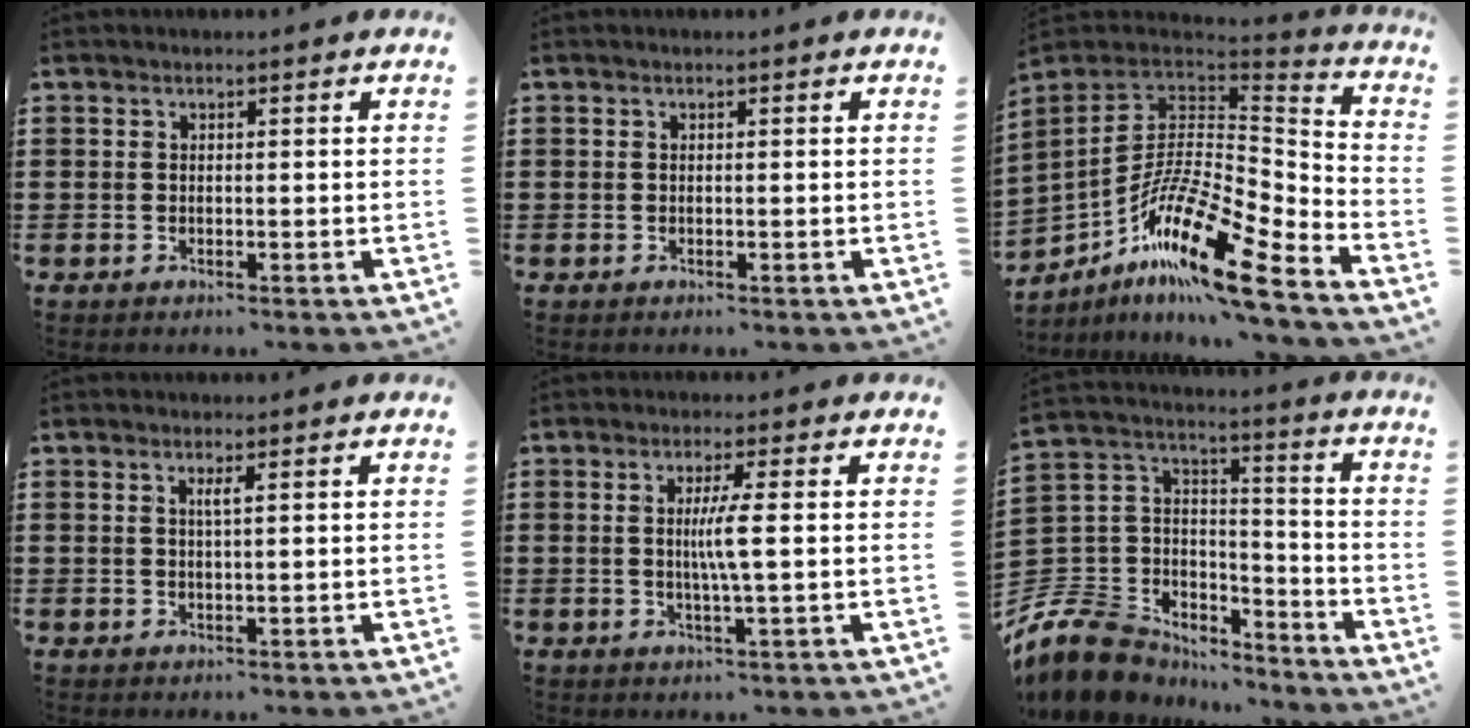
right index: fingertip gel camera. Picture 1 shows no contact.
{"total": 0.0}
{"total": 17.8, "force": [-11.3, 4.7, 12.9], "torque": [-0.261, 0.016, -0.210]}
{"total": 1.3, "force": [0.4, -0.1, 1.2], "torque": [-0.024, -0.001, 0.006]}
{"total": 4.1, "force": [0.3, -0.5, 4.0], "torque": [-0.075, -0.008, 0.000]}
{"total": 10.7, "force": [-8.2, 6.5, 2.5], "torque": [-0.103, 0.009, -0.163]}